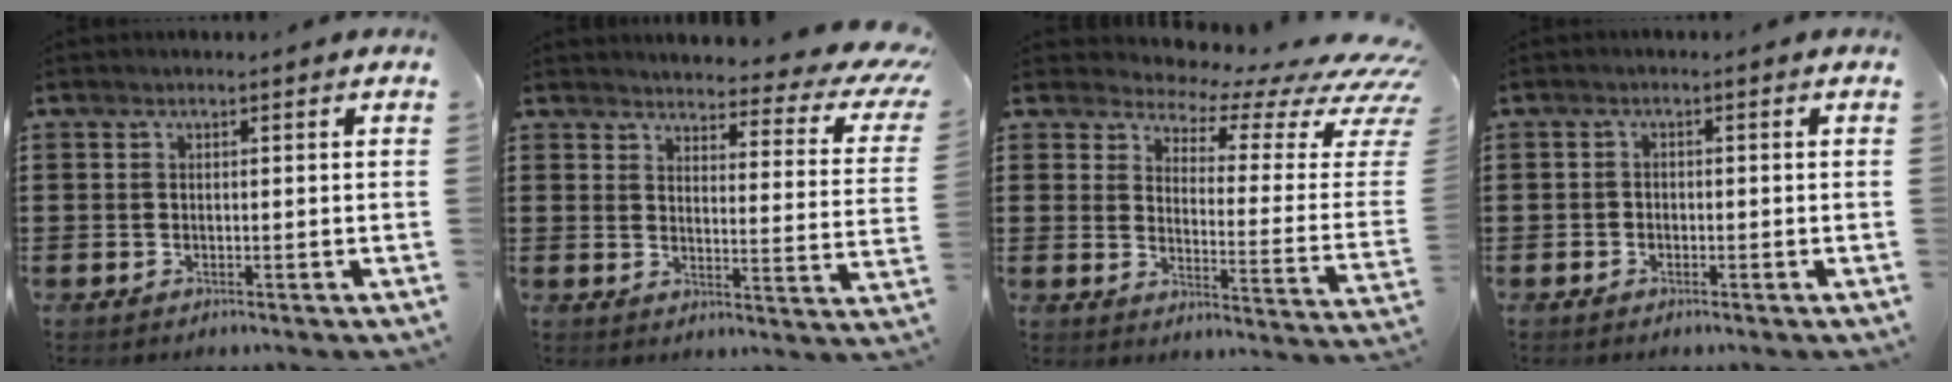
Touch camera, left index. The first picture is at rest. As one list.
[{"total": 4.5, "force": [3.8, 0.9, 2.1], "torque": [-0.038, -0.036, 0.056]}, {"total": 4.6, "force": [3.7, 1.3, 2.4], "torque": [-0.051, -0.045, 0.058]}, {"total": 1.0, "force": [-0.7, 0.7, 0.1], "torque": [-0.005, 0.002, -0.017]}]